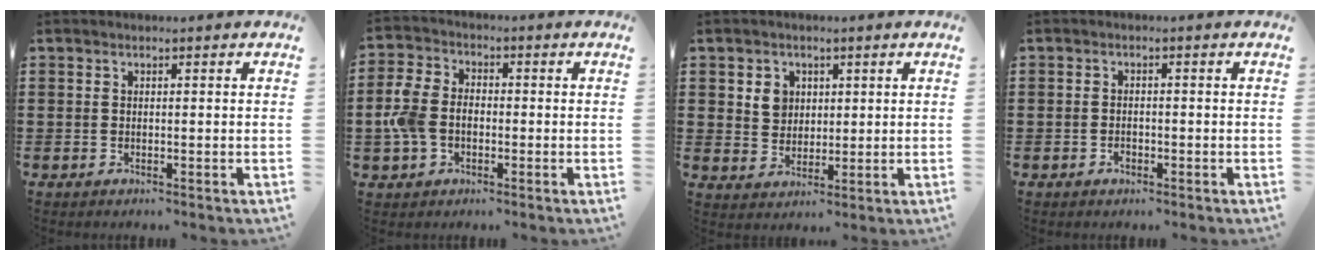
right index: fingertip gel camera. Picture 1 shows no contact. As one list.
[{"total": 5.9, "force": [-1.5, 4.2, 3.9], "torque": [-0.108, 0.002, -0.036]}, {"total": 3.7, "force": [1.4, 3.2, 1.2], "torque": [-0.027, 0.006, 0.024]}, {"total": 1.0, "force": [-0.7, 0.5, 0.5], "torque": [-0.012, -0.005, -0.013]}]